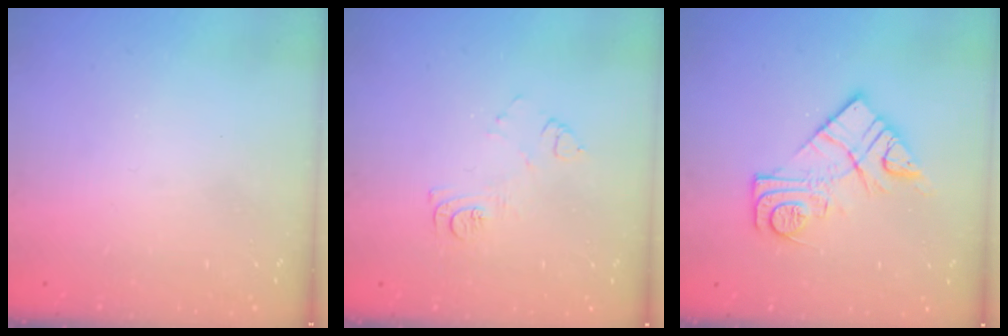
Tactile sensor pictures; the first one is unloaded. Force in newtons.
{"total": 7.2, "press": 7.2, "slide": 0.7}
{"total": 12.9, "press": 12.8, "slide": 0.9}